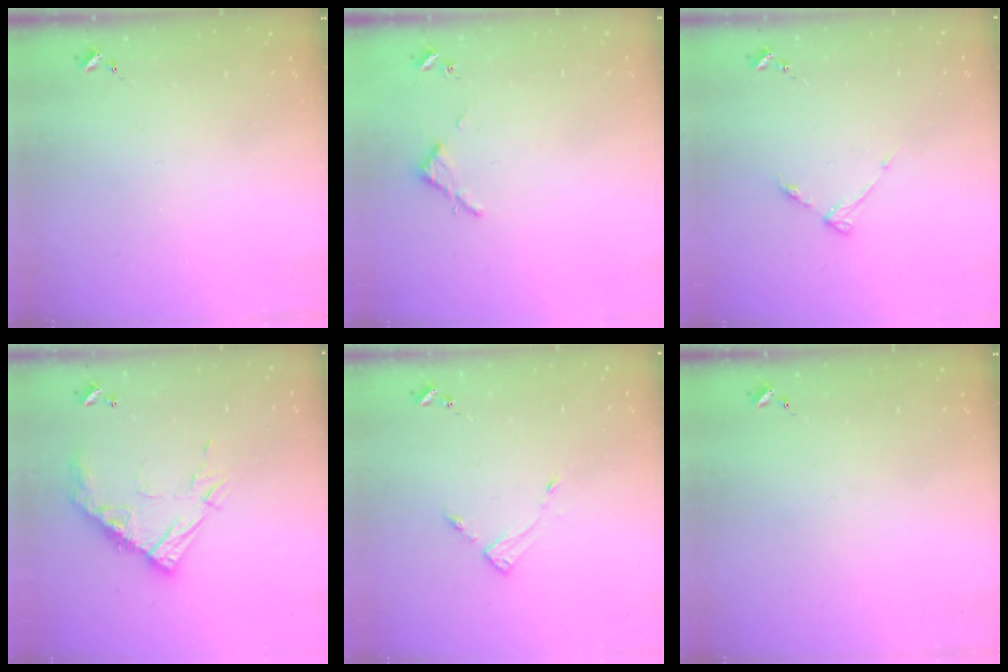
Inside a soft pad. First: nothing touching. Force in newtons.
{"total": 2.8, "press": 2.8, "slide": 0.3}
{"total": 4.6, "press": 4.6, "slide": 0.6}
{"total": 12.5, "press": 12.5, "slide": 1.0}
{"total": 4.6, "press": 4.6, "slide": 0.4}
{"total": 0.0}